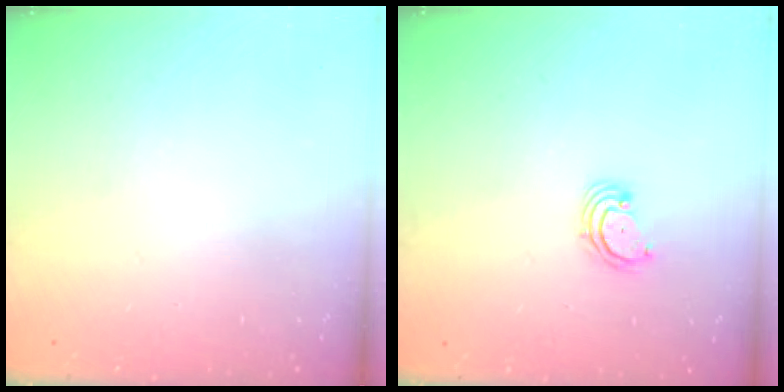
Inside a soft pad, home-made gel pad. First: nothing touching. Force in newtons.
{"total": 2.6, "press": 2.6, "slide": 0.3}